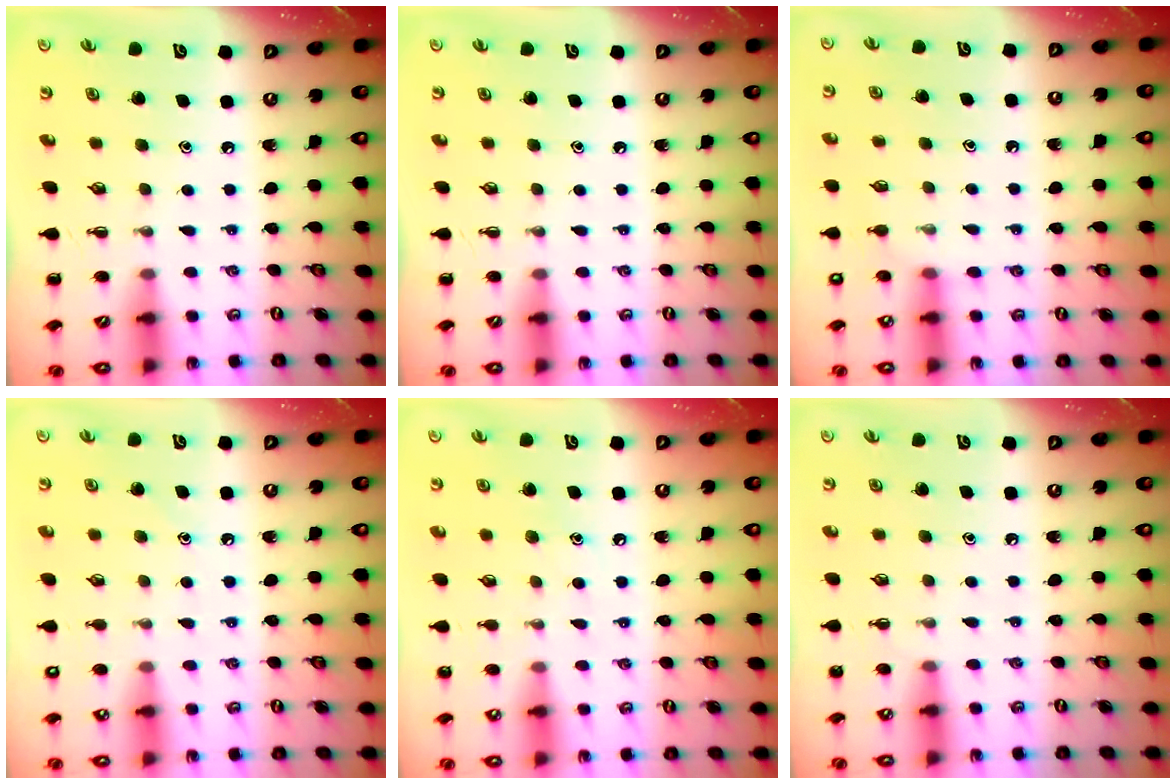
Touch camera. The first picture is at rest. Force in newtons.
{"total": 0.0}
{"total": 7.7, "press": 7.6, "slide": 1.5}
{"total": 9.7, "press": 9.6, "slide": 1.8}
{"total": 7.7, "press": 7.4, "slide": 1.8}
{"total": 5.6, "press": 5.3, "slide": 2.0}